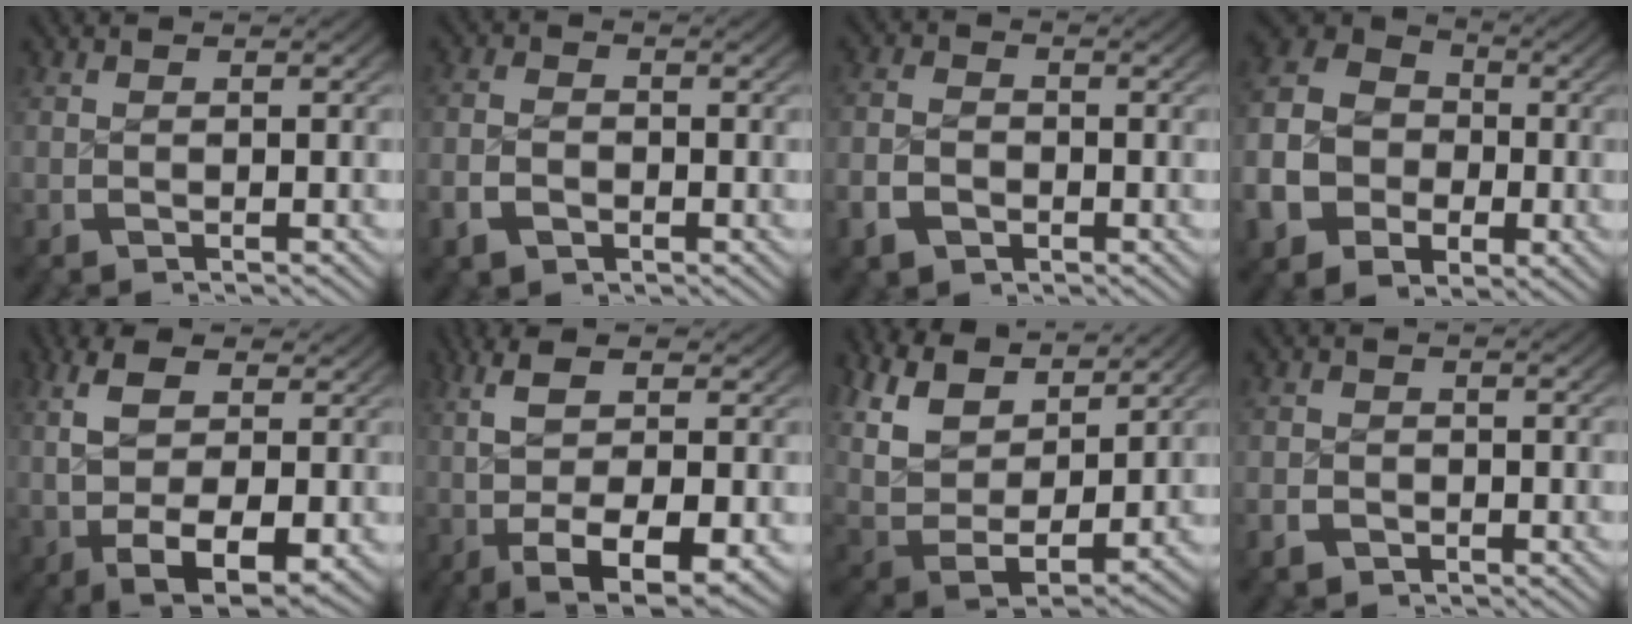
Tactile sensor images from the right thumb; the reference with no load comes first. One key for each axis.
{"total": 3.0, "fx": -1.3, "fy": 2.3, "fz": 1.4, "tx": -0.027, "ty": -0.004, "tz": -0.024}
{"total": 3.7, "fx": -1.5, "fy": 2.9, "fz": 1.8, "tx": -0.033, "ty": -0.006, "tz": -0.026}
{"total": 14.6, "fx": -0.9, "fy": 12.0, "fz": 8.3, "tx": -0.174, "ty": -0.022, "tz": -0.016}
{"total": 11.0, "fx": -0.6, "fy": 6.9, "fz": 8.5, "tx": -0.186, "ty": -0.048, "tz": 0.020}
{"total": 9.9, "fx": -0.9, "fy": 4.8, "fz": 8.6, "tx": -0.172, "ty": -0.034, "tz": 0.008}
{"total": 12.0, "fx": 1.9, "fy": 8.4, "fz": 8.4, "tx": -0.223, "ty": -0.051, "tz": 0.056}
{"total": 2.2, "fx": -1.3, "fy": 1.7, "fz": 0.3, "tx": -0.006, "ty": -0.005, "tz": -0.026}